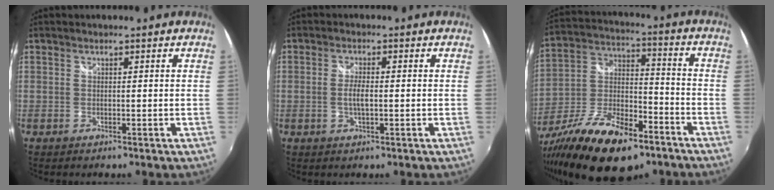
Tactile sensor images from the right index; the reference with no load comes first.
{"total": 2.9, "force": [-0.4, 0.8, 2.8], "torque": [-0.054, -0.002, -0.009]}
{"total": 22.5, "force": [-13.3, 9.9, 15.3], "torque": [-0.299, -0.027, -0.220]}